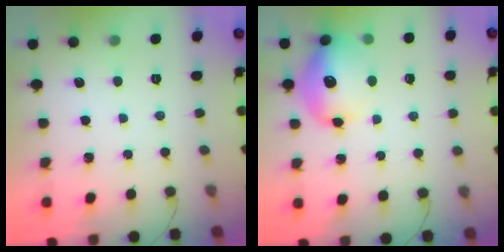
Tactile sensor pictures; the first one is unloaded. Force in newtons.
{"total": 13.0, "press": 12.5, "slide": 3.7}